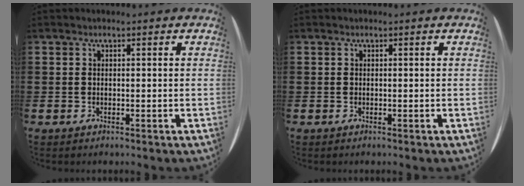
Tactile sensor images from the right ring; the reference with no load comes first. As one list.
[{"total": 0.0}]